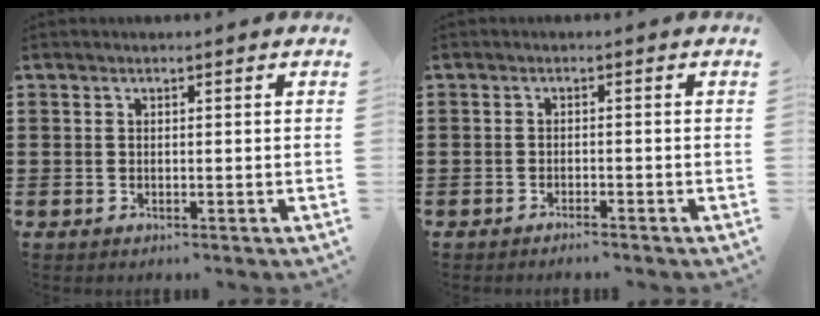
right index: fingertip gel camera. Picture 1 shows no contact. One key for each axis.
{"total": 1.2, "fx": -1.2, "fy": -0.2, "fz": 0.3, "tx": -0.009, "ty": -0.003, "tz": -0.022}